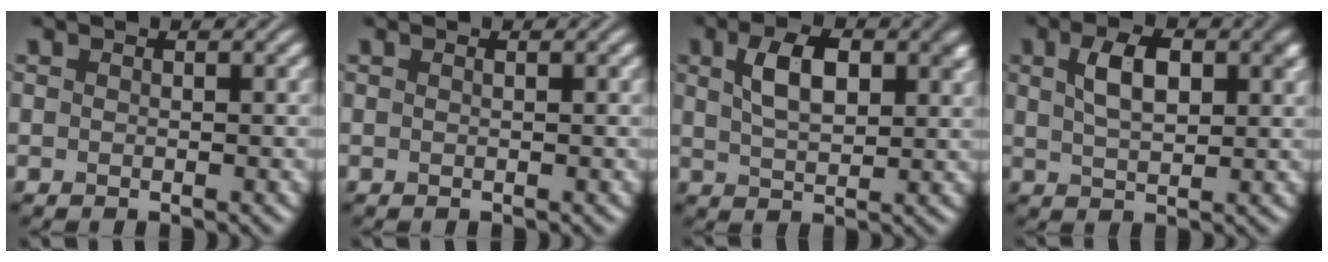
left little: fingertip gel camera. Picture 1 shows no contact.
{"total": 0.0}
{"total": 5.7, "force": [1.8, 3.1, 4.5], "torque": [-0.084, 0.005, 0.032]}
{"total": 5.1, "force": [1.5, 2.7, 4.1], "torque": [-0.075, 0.007, 0.027]}